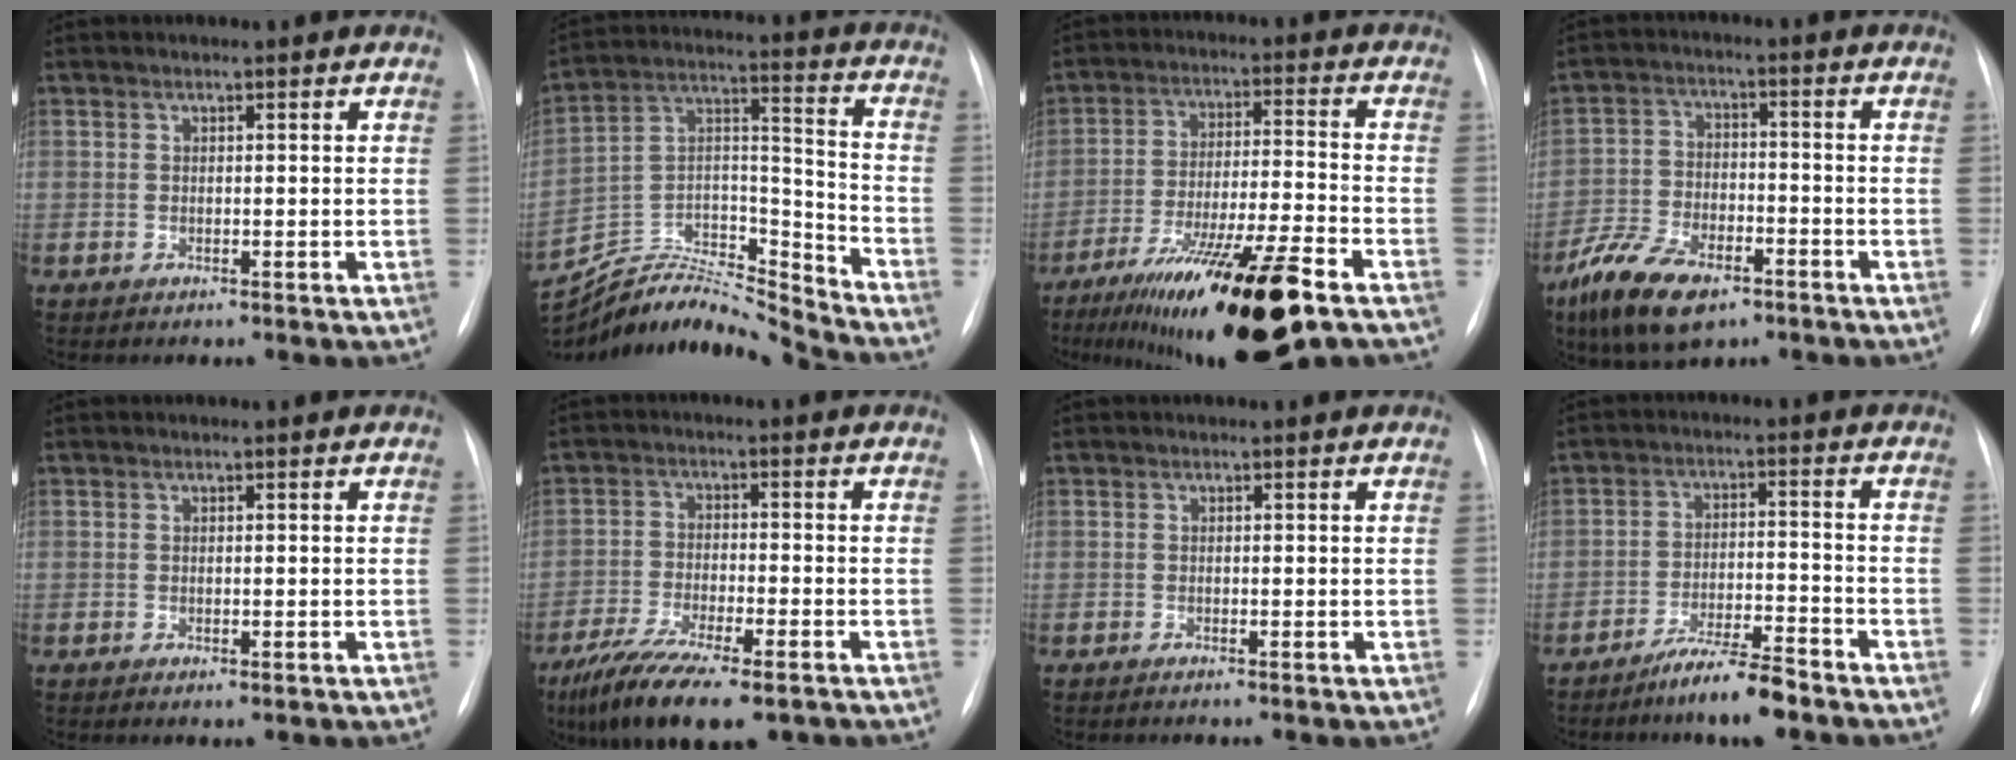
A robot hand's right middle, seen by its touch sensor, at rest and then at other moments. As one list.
[{"total": 17.6, "force": [-17.4, 0.0, 2.3], "torque": [-0.044, 0.048, -0.306]}, {"total": 19.6, "force": [-12.1, 1.6, 15.4], "torque": [-0.225, -0.029, -0.197]}, {"total": 11.1, "force": [-6.8, 4.9, 7.3], "torque": [-0.148, -0.012, -0.123]}, {"total": 0.6, "force": [0.0, 0.0, 0.6], "torque": [-0.009, -0.005, 0.002]}, {"total": 13.4, "force": [-9.5, 3.3, 8.9], "torque": [-0.154, -0.026, -0.156]}, {"total": 0.6, "force": [-0.5, -0.2, 0.3], "torque": [-0.002, -0.002, -0.006]}, {"total": 7.1, "force": [-5.6, 0.6, 4.3], "torque": [-0.077, -0.011, -0.101]}]